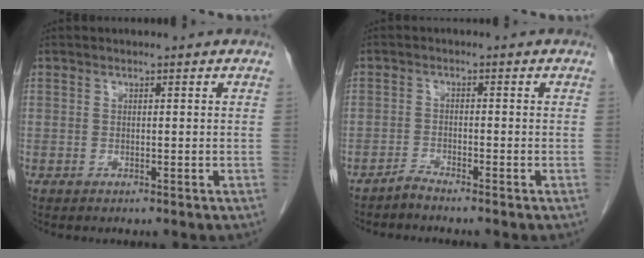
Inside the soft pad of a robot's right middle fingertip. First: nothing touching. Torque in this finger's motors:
{"motor_torque": [0.03, -0.04, -0.03, -0.01]}